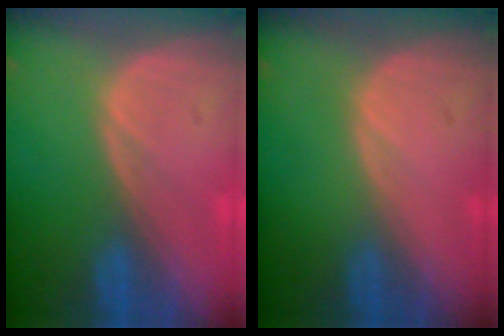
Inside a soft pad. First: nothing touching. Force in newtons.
{"total": 0.0}